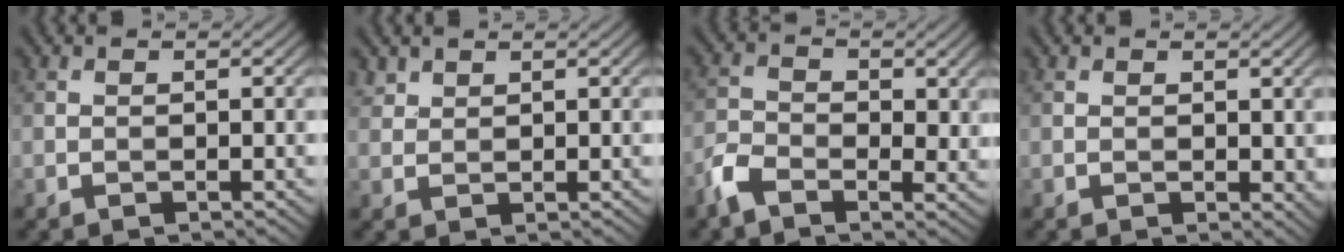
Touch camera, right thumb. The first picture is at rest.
{"total": 1.7, "force": [1.4, 0.9, 0.4], "torque": [-0.012, 0.003, 0.035]}
{"total": 5.3, "force": [-2.1, 3.1, 3.8], "torque": [-0.083, -0.005, -0.051]}
{"total": 1.4, "force": [0.5, 0.9, 0.9], "torque": [-0.010, -0.005, 0.012]}